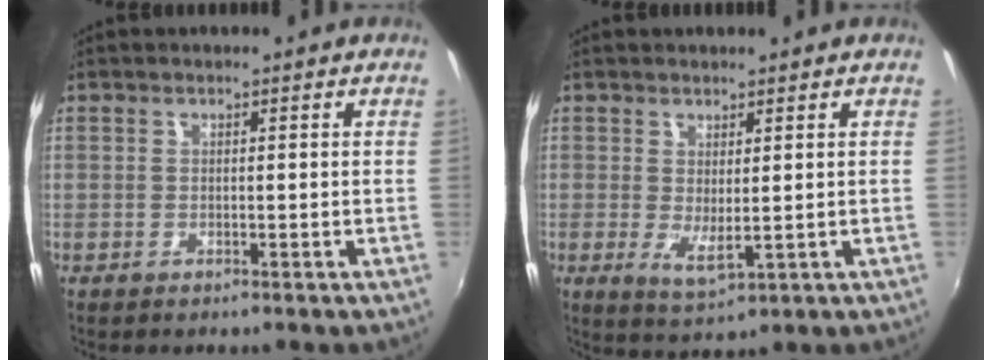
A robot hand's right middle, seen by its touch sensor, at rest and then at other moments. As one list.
[{"total": 3.8, "force": [0.3, 1.2, 3.6], "torque": [-0.061, -0.013, 0.011]}]